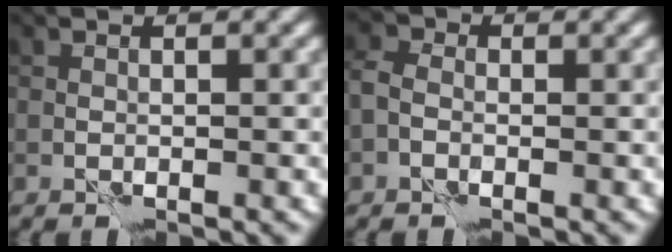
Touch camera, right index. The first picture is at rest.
{"total": 1.8, "force": [-0.7, 1.3, 1.0], "torque": [-0.020, 0.006, -0.021]}